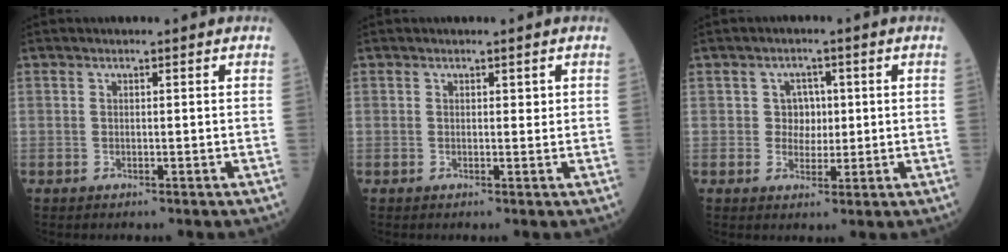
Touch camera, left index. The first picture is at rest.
{"total": 0.7, "force": [0.3, 0.4, 0.5], "torque": [-0.001, 0.001, 0.002]}
{"total": 3.2, "force": [0.4, 2.9, 1.2], "torque": [-0.014, 0.006, 0.006]}